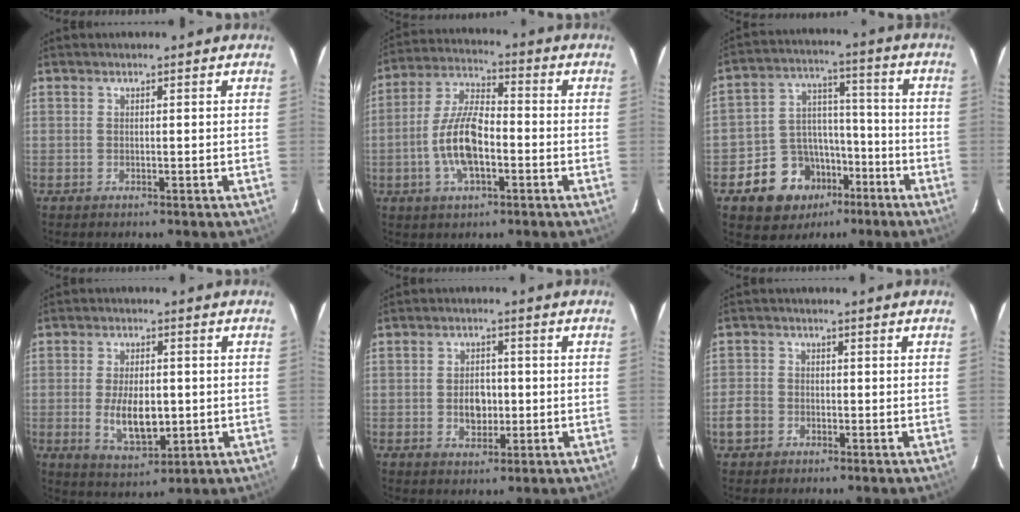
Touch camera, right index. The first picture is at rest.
{"total": 11.4, "force": [-3.2, 4.7, 9.9], "torque": [-0.207, 0.007, -0.062]}
{"total": 10.1, "force": [-5.4, 8.2, 2.5], "torque": [-0.065, 0.037, -0.072]}
{"total": 9.1, "force": [-1.3, 4.6, 7.8], "torque": [-0.151, -0.012, -0.014]}
{"total": 5.0, "force": [-0.8, 3.6, 3.4], "torque": [-0.061, 0.005, -0.009]}
{"total": 4.3, "force": [-2.0, 3.6, 1.3], "torque": [-0.031, 0.009, -0.036]}